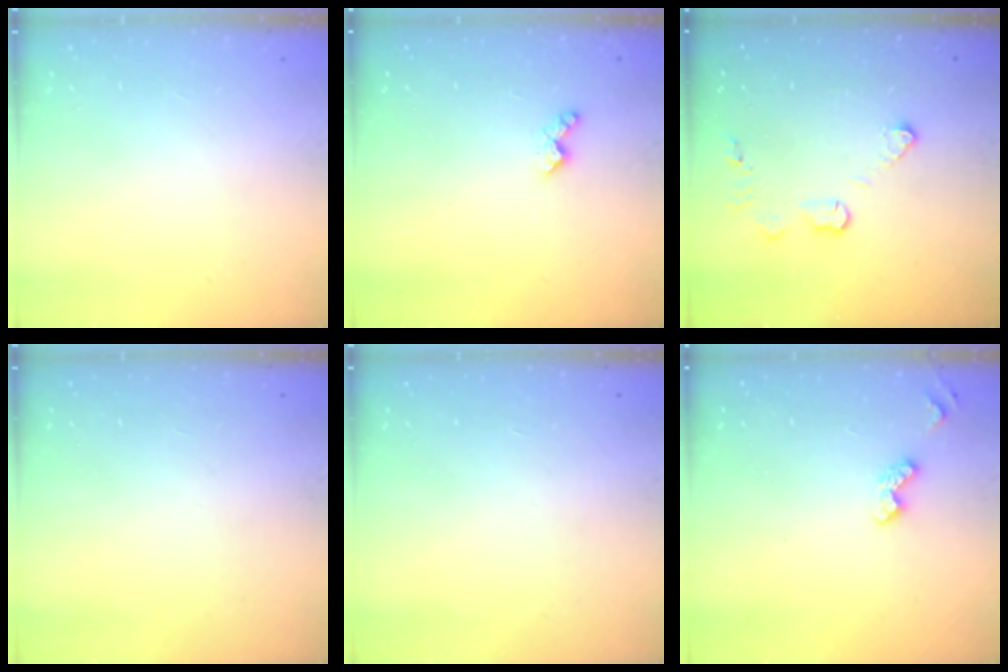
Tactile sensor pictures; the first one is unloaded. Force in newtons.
{"total": 5.9, "press": 5.9, "slide": 0.6}
{"total": 5.8, "press": 5.8, "slide": 0.1}
{"total": 0.0}
{"total": 0.0}
{"total": 4.4, "press": 4.4, "slide": 0.6}